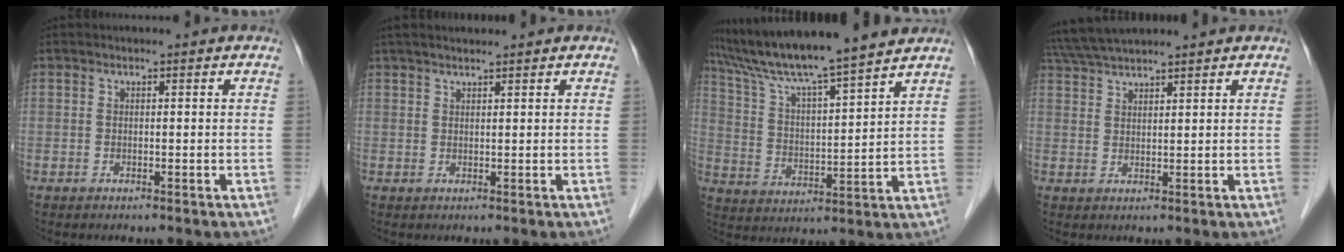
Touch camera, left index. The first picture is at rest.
{"total": 4.8, "force": [4.1, 0.2, 2.5], "torque": [-0.035, 0.030, 0.070]}
{"total": 15.3, "force": [13.6, -0.9, 7.1], "torque": [-0.135, 0.015, 0.229]}
{"total": 7.7, "force": [7.1, 0.1, 3.1], "torque": [-0.063, 0.039, 0.129]}